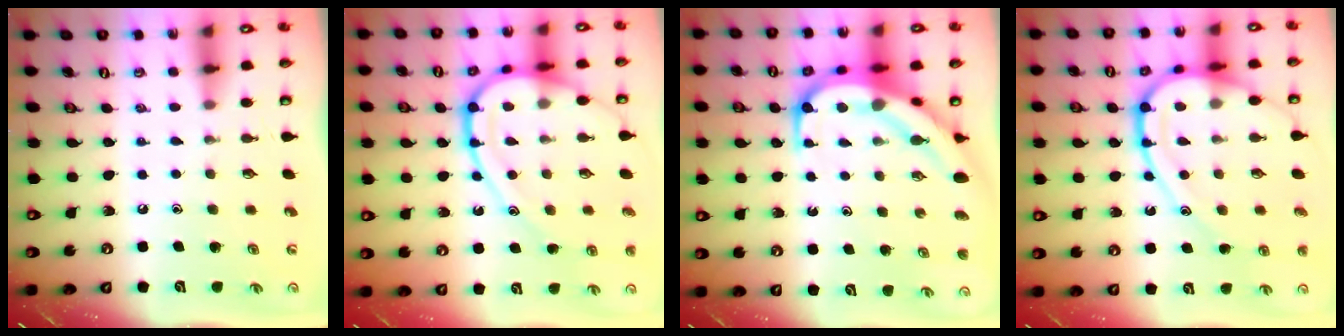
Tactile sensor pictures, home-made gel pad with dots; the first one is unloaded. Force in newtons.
{"total": 17.6, "press": 17.5, "slide": 1.7}
{"total": 13.8, "press": 13.7, "slide": 1.7}
{"total": 17.6, "press": 17.5, "slide": 1.7}